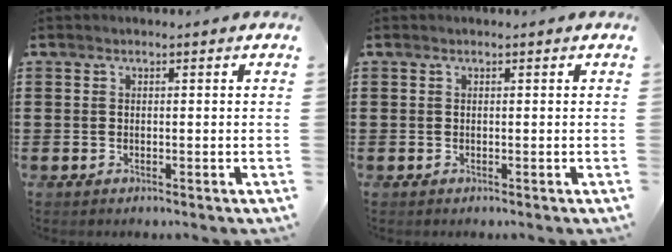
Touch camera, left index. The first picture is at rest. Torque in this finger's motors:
{"motor_torque": [-0.03, -0.02, 0.00, -0.01]}